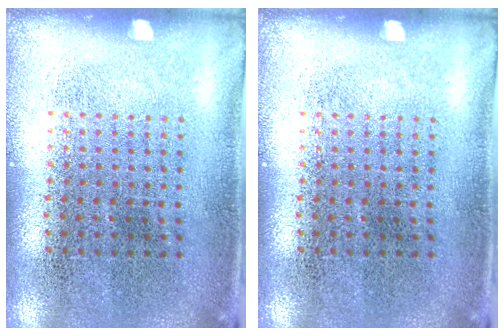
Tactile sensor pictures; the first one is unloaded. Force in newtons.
{"total": 0.0}